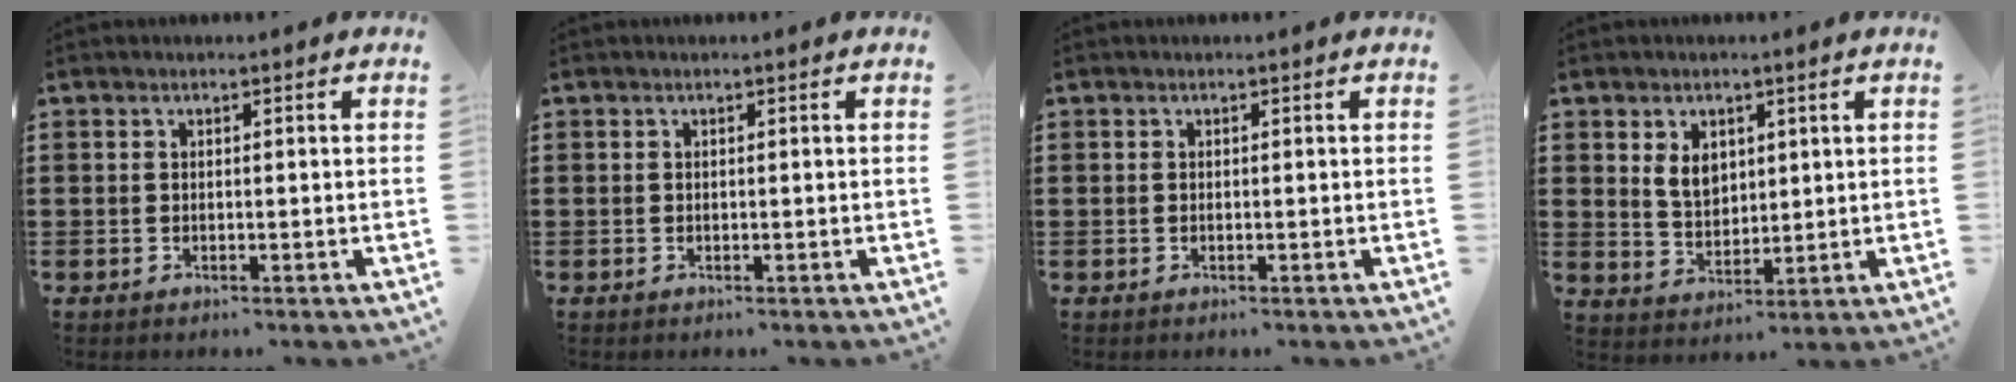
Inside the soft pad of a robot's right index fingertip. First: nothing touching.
{"total": 0.0}
{"total": 0.0}
{"total": 4.7, "force": [1.7, 3.3, 2.9], "torque": [-0.060, 0.006, 0.029]}